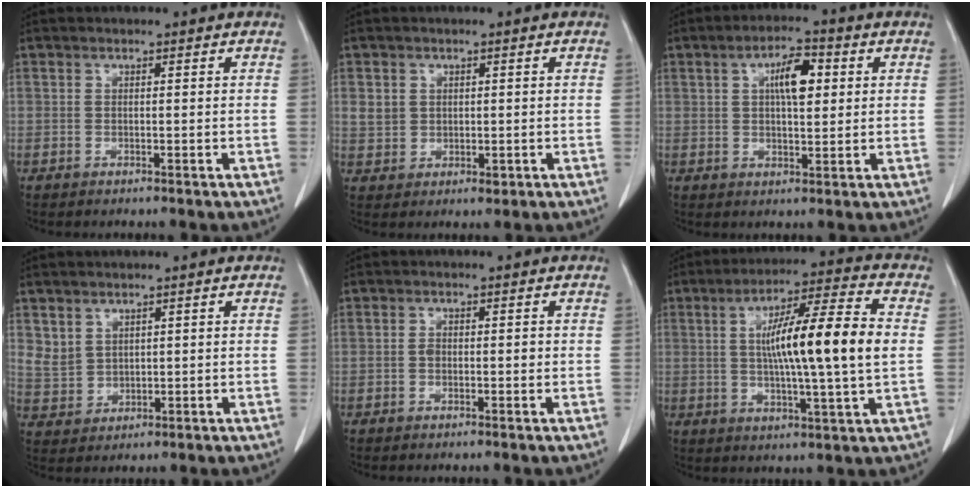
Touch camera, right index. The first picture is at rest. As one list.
[{"total": 4.3, "force": [0.9, 3.9, 1.6], "torque": [-0.025, 0.002, 0.028]}, {"total": 6.6, "force": [1.8, 2.3, 6.0], "torque": [-0.103, 0.011, 0.030]}, {"total": 4.2, "force": [2.4, 3.4, 0.9], "torque": [-0.018, 0.002, 0.061]}, {"total": 1.4, "force": [-0.2, 1.0, 1.1], "torque": [-0.013, 0.005, -0.002]}, {"total": 15.4, "force": [1.1, 0.3, 15.4], "torque": [-0.259, 0.008, 0.013]}]